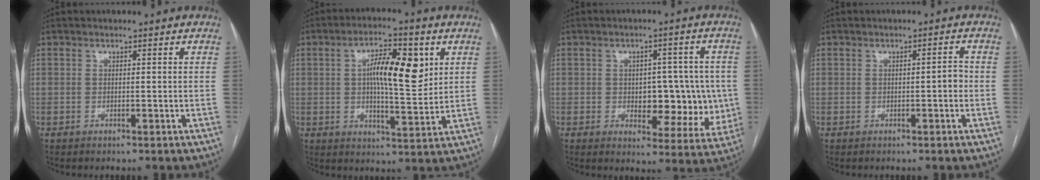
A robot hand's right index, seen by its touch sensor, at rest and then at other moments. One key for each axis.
{"total": 11.1, "fx": 2.6, "fy": 2.3, "fz": 10.5, "tx": -0.182, "ty": 0.012, "tz": 0.040}
{"total": 10.7, "fx": -0.6, "fy": 6.0, "fz": 8.9, "tx": -0.089, "ty": 0.019, "tz": 0.008}
{"total": 1.8, "fx": -0.3, "fy": 0.5, "fz": 1.7, "tx": -0.020, "ty": 0.004, "tz": -0.006}